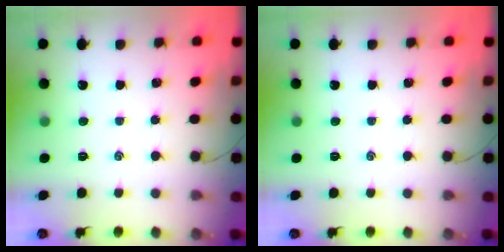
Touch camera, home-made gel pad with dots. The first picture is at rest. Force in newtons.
{"total": 0.0}